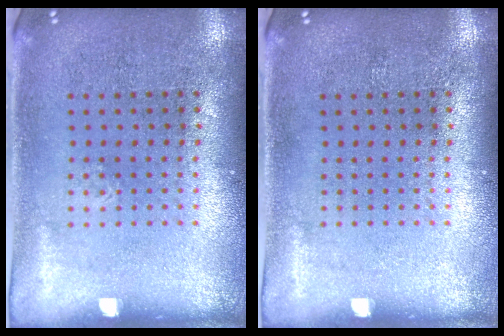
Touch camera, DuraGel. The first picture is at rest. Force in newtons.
{"total": 0.0}